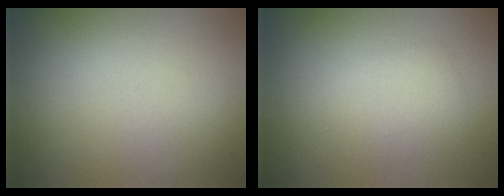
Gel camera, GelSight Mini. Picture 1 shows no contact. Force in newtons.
{"total": 2.4, "press": 2.4, "slide": 0.0}